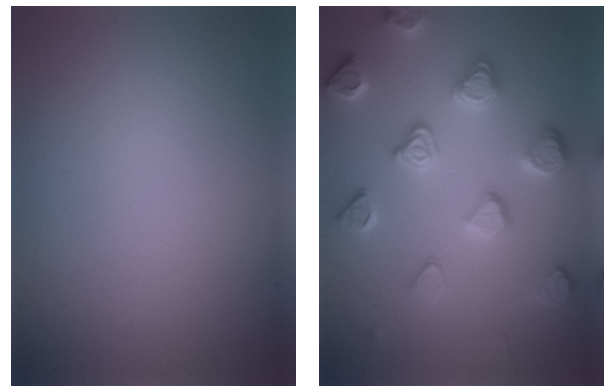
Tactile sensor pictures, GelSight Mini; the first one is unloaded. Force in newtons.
{"total": 4.2, "press": 3.7, "slide": 1.9}